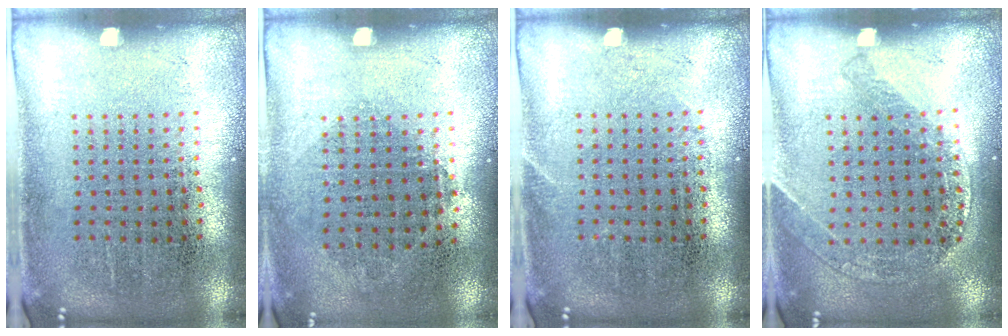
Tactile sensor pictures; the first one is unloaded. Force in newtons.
{"total": 0.8, "press": 0.7, "slide": 0.3}
{"total": 0.5, "press": 0.5, "slide": 0.1}
{"total": 1.3, "press": 1.3, "slide": 0.1}